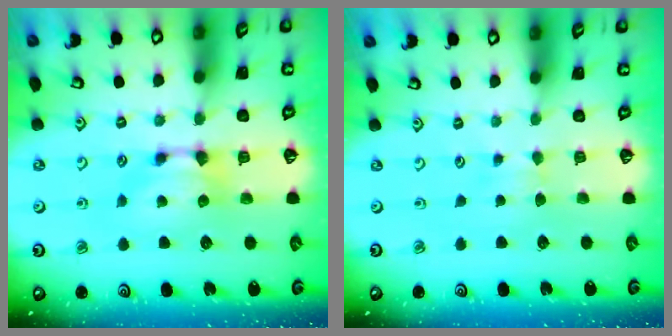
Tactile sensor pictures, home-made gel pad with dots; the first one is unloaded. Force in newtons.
{"total": 3.0, "press": 2.9, "slide": 0.4}